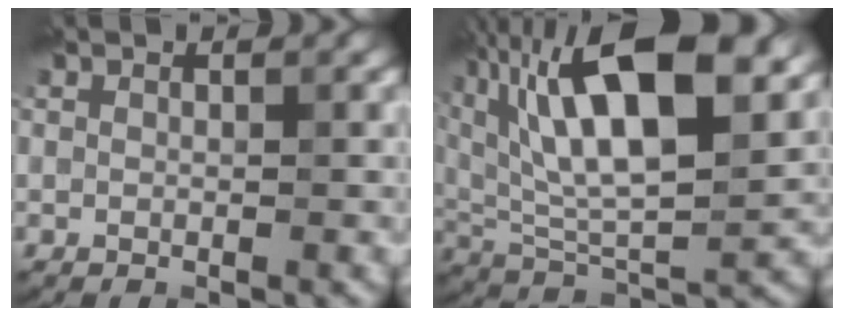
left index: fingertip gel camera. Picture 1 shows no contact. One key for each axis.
{"total": 15.9, "fx": 6.2, "fy": 6.4, "fz": 13.2, "tx": -0.236, "ty": 0.018, "tz": 0.099}